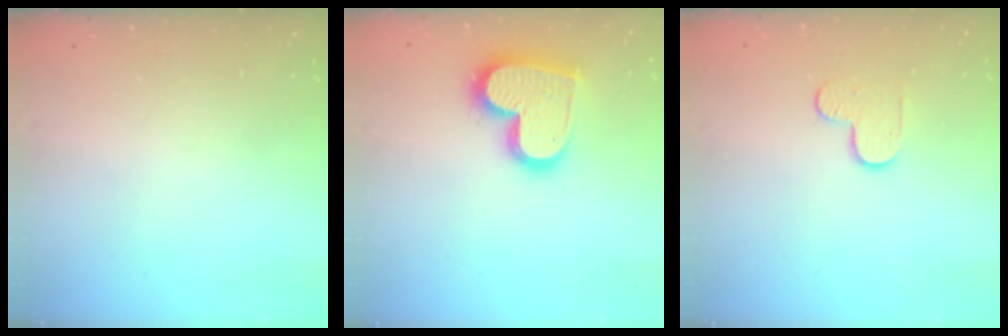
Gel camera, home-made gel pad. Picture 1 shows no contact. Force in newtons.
{"total": 18.3, "press": 18.3, "slide": 1.3}
{"total": 6.7, "press": 6.6, "slide": 0.6}